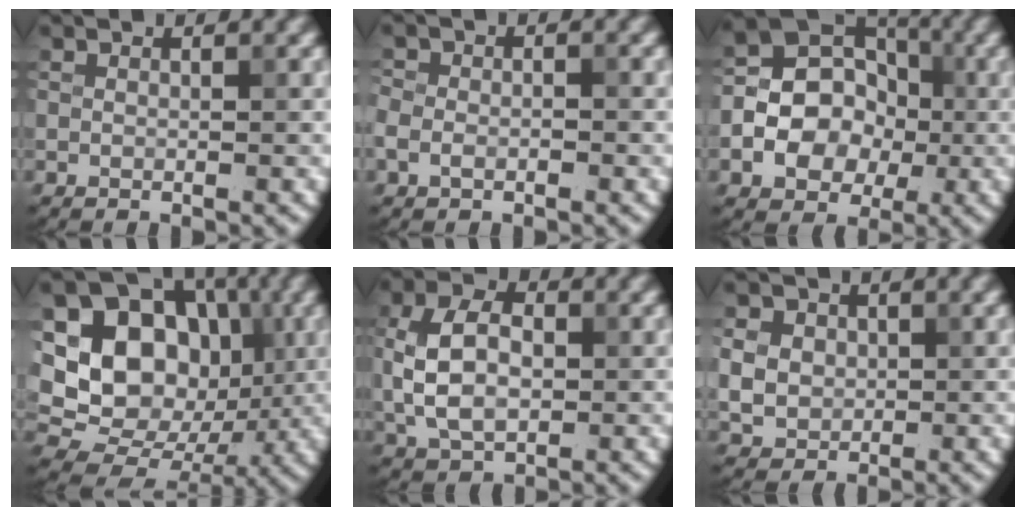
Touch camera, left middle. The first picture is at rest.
{"total": 2.1, "force": [-0.8, 1.4, 1.3], "torque": [-0.028, 0.000, -0.021]}
{"total": 8.8, "force": [-1.7, 7.3, 4.7], "torque": [-0.066, -0.001, -0.043]}
{"total": 15.3, "force": [2.1, 12.5, 8.6], "torque": [-0.156, 0.028, 0.035]}
{"total": 6.1, "force": [0.3, 4.1, 4.5], "torque": [-0.088, 0.006, 0.001]}
{"total": 4.2, "force": [0.7, 3.7, 1.9], "torque": [-0.049, 0.006, 0.009]}